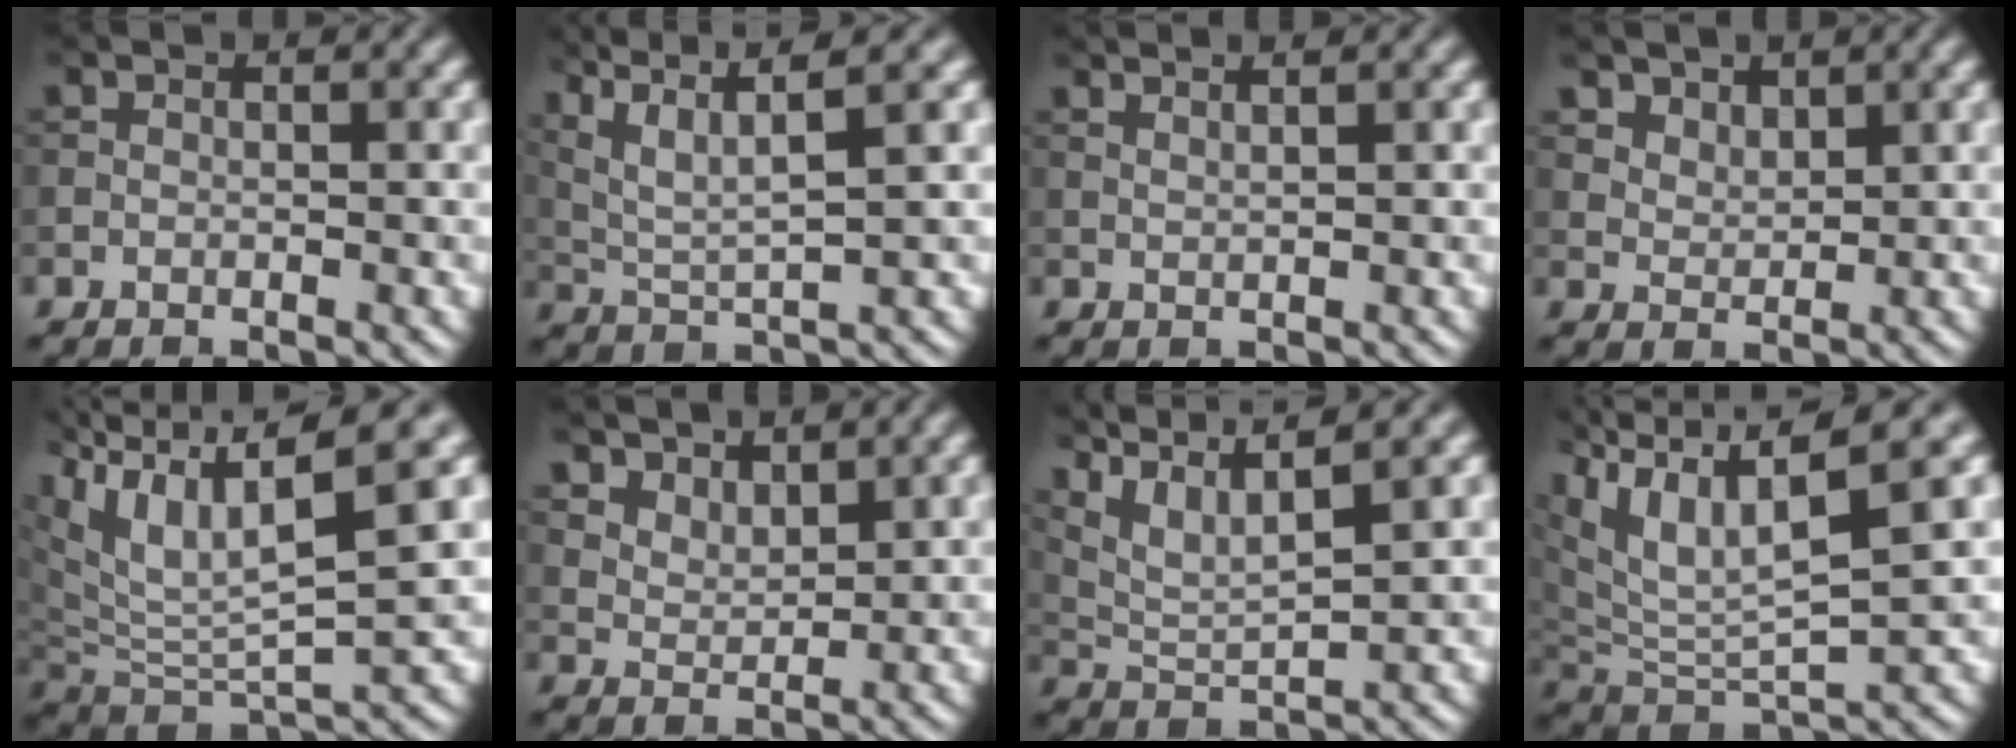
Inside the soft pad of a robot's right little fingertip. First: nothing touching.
{"total": 7.5, "force": [4.7, 1.6, 5.6], "torque": [-0.110, 0.021, 0.074]}
{"total": 2.1, "force": [1.6, 0.7, 1.3], "torque": [-0.008, 0.000, 0.010]}
{"total": 2.9, "force": [2.3, 1.6, 0.9], "torque": [-0.027, -0.017, 0.061]}
{"total": 10.2, "force": [4.5, 3.3, 8.5], "torque": [-0.172, 0.009, 0.083]}
{"total": 3.6, "force": [2.9, 1.7, 1.4], "torque": [-0.039, -0.011, 0.066]}
{"total": 7.3, "force": [5.4, 1.6, 4.7], "torque": [-0.100, 0.017, 0.090]}
{"total": 9.1, "force": [4.4, 2.8, 7.4], "torque": [-0.153, 0.009, 0.082]}